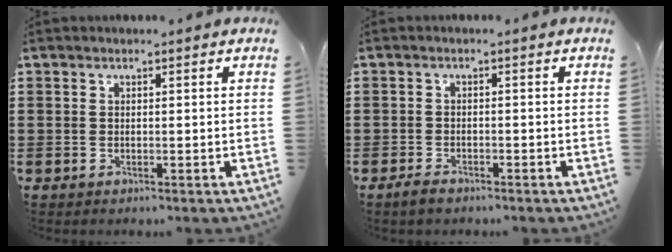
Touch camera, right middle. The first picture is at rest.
{"total": 1.5, "force": [-1.2, 0.6, 0.6], "torque": [-0.021, -0.002, -0.027]}